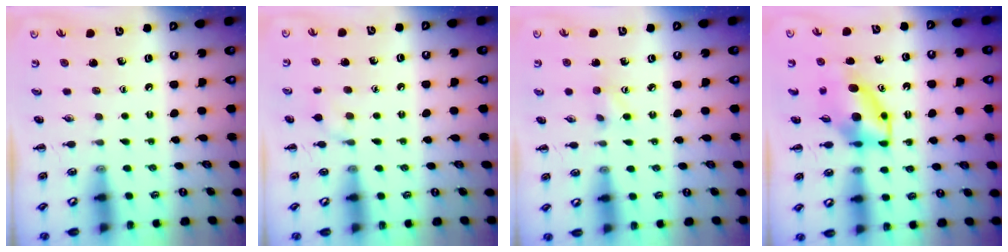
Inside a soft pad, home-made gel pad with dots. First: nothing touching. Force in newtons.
{"total": 7.6, "press": 7.3, "slide": 2.1}
{"total": 3.2, "press": 3.1, "slide": 0.9}
{"total": 6.1, "press": 6.0, "slide": 1.4}